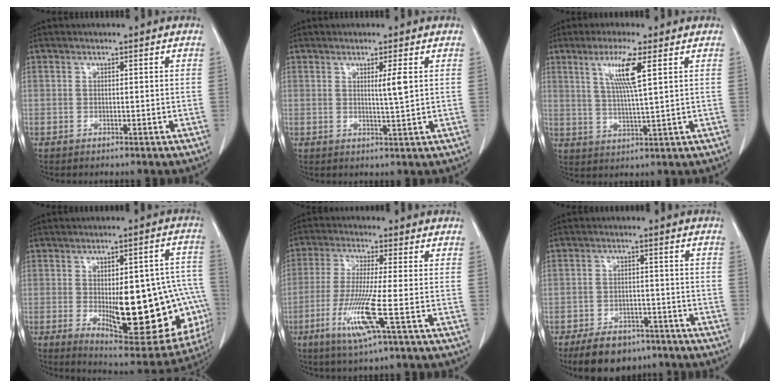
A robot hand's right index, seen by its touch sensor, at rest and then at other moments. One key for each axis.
{"total": 2.8, "fx": 0.8, "fy": -0.4, "fz": 2.7, "tx": -0.047, "ty": -0.007, "tz": 0.013}
{"total": 7.2, "fx": 2.9, "fy": -0.3, "fz": 6.6, "tx": -0.127, "ty": -0.003, "tz": 0.058}
{"total": 24.2, "fx": -4.3, "fy": 7.8, "fz": 22.5, "tx": -0.226, "ty": 0.013, "tz": -0.029}
{"total": 9.7, "fx": -3.4, "fy": -0.6, "fz": 9.0, "tx": -0.189, "ty": -0.027, "tz": -0.071}
{"total": 8.4, "fx": -6.2, "fy": 4.5, "fz": 3.3, "tx": -0.056, "ty": 0.002, "tz": -0.095}